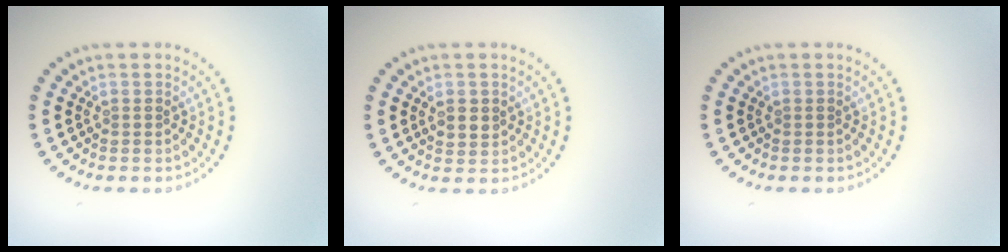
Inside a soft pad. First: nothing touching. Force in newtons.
{"total": 1.6, "press": 1.5, "slide": 0.6}
{"total": 0.0}